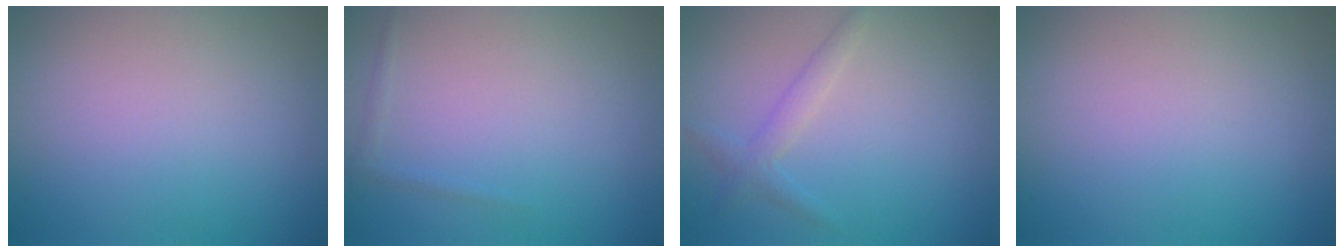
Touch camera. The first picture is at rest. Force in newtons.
{"total": 0.6, "press": 0.6, "slide": 0.1}
{"total": 1.7, "press": 1.7, "slide": 0.1}
{"total": 0.0}